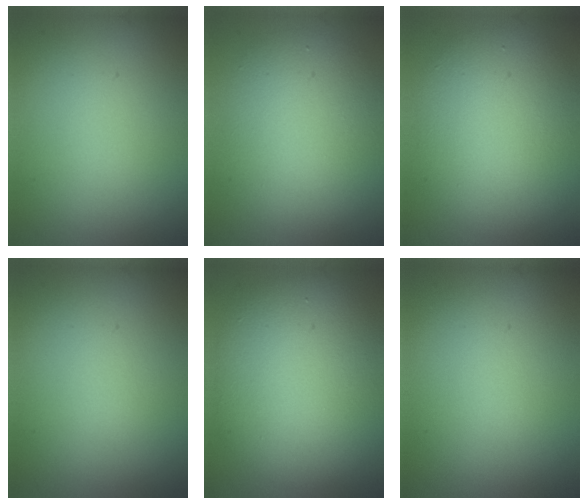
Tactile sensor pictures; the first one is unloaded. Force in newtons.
{"total": 6.0, "press": 6.0, "slide": 0.2}
{"total": 7.2, "press": 7.2, "slide": 0.3}
{"total": 0.0}
{"total": 9.7, "press": 9.7, "slide": 0.9}
{"total": 0.0}